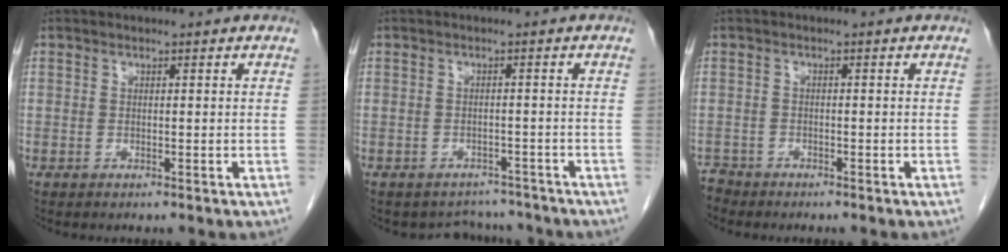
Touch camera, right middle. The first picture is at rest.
{"total": 4.9, "force": [-4.4, 2.2, -0.6], "torque": [0.012, 0.018, -0.054]}
{"total": 2.0, "force": [-1.9, 0.4, -0.5], "torque": [0.005, -0.006, -0.038]}